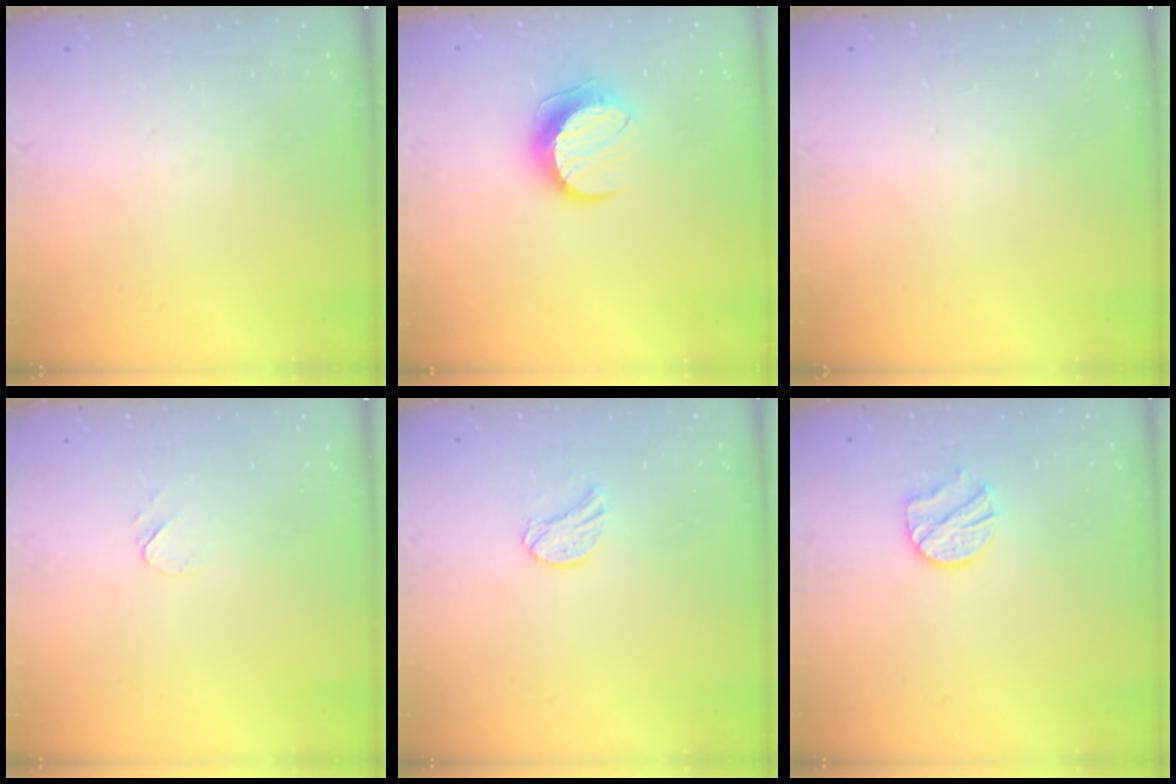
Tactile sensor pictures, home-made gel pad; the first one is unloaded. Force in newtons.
{"total": 10.5, "press": 10.5, "slide": 0.0}
{"total": 0.0}
{"total": 3.7, "press": 3.7, "slide": 0.5}
{"total": 7.1, "press": 7.0, "slide": 0.6}
{"total": 9.5, "press": 9.5, "slide": 0.7}